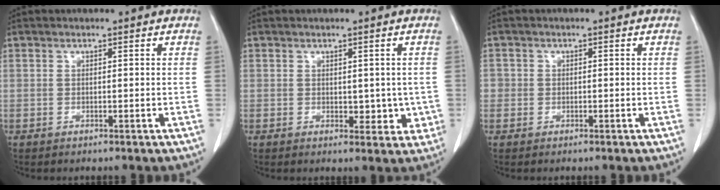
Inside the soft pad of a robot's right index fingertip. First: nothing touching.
{"total": 3.8, "force": [0.0, 2.5, 2.9], "torque": [-0.019, -0.004, 0.006]}
{"total": 1.5, "force": [-0.2, 1.4, 0.3], "torque": [0.004, 0.005, -0.006]}